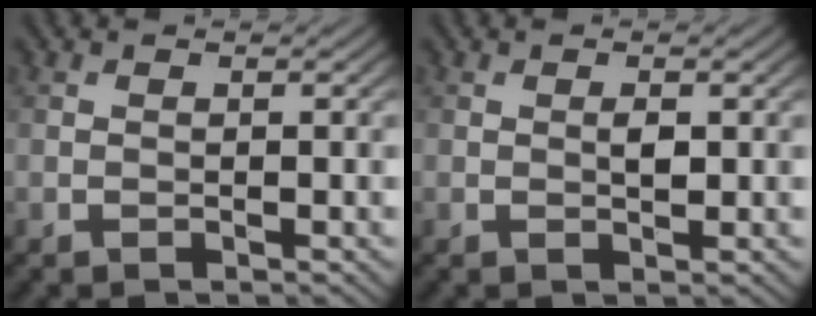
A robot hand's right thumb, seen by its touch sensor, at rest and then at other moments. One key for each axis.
{"total": 1.2, "fx": 0.2, "fy": 0.5, "fz": 1.1, "tx": -0.020, "ty": -0.002, "tz": 0.002}